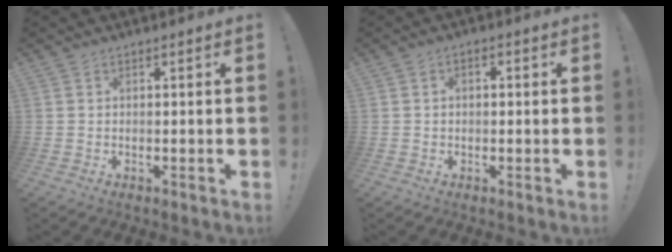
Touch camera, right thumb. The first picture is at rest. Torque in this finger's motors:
{"motor_torque": [0.06, -0.50, -0.02, 0.10, 0.03]}